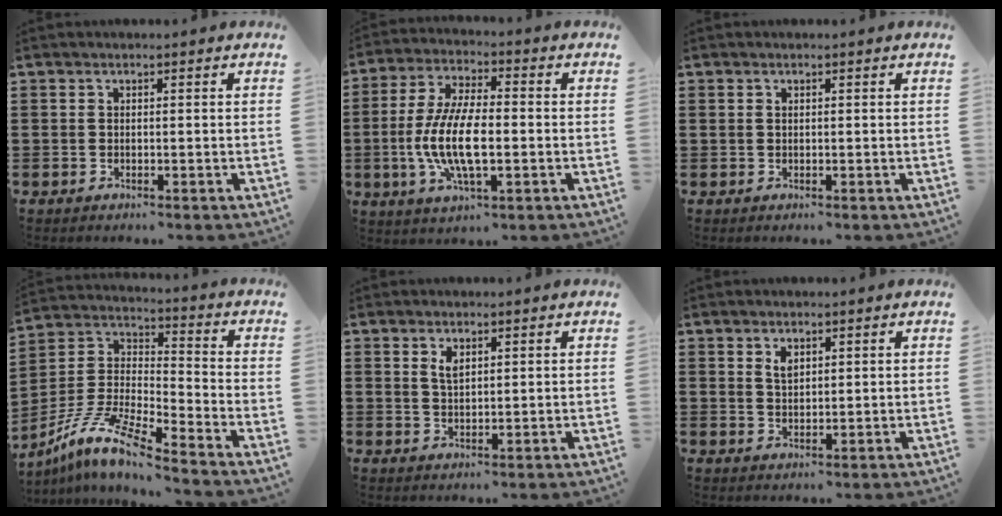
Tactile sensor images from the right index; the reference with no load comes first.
{"total": 11.1, "force": [-2.0, 4.2, 10.1], "torque": [-0.230, -0.015, -0.043]}
{"total": 0.6, "force": [0.3, 0.5, 0.2], "torque": [-0.005, 0.003, 0.006]}
{"total": 10.0, "force": [-8.2, 0.9, 5.6], "torque": [-0.139, -0.006, -0.174]}
{"total": 2.2, "force": [1.3, 1.0, 1.5], "torque": [-0.034, 0.003, 0.022]}
{"total": 2.0, "force": [1.2, 1.1, 1.1], "torque": [-0.017, -0.001, 0.021]}